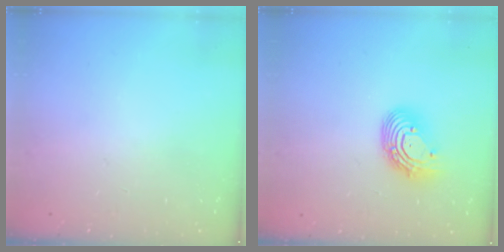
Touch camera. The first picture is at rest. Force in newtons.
{"total": 11.5, "press": 11.5, "slide": 1.1}